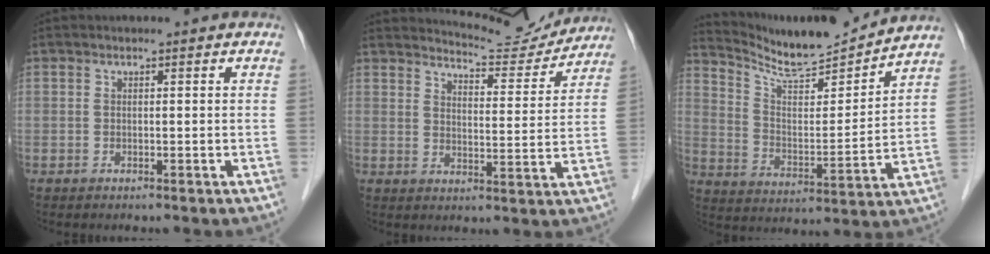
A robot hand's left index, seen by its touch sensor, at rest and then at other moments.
{"total": 9.4, "force": [9.3, 0.9, 0.5], "torque": [-0.009, -0.014, 0.121]}
{"total": 12.6, "force": [12.2, -0.5, 3.1], "torque": [-0.062, -0.013, 0.208]}